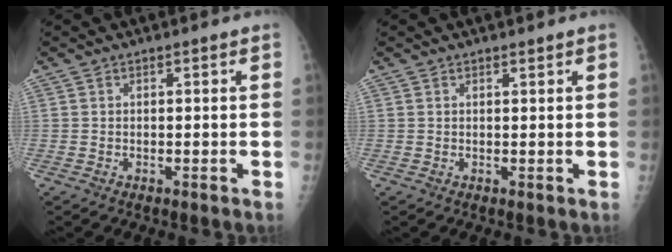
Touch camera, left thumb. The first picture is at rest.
{"total": 0.6, "force": [0.5, 0.2, 0.3], "torque": [-0.006, -0.004, 0.008]}